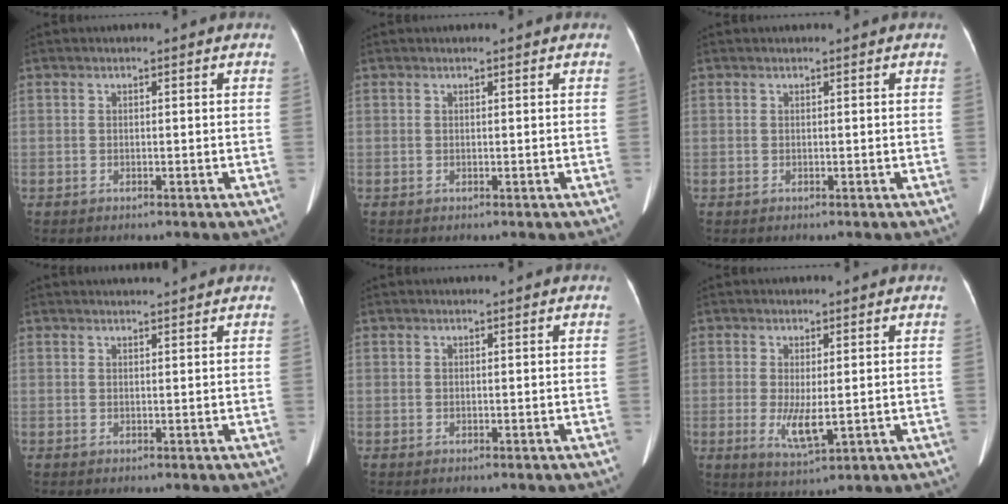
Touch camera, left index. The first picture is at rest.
{"total": 0.8, "force": [0.7, 0.0, 0.4], "torque": [-0.005, 0.009, 0.012]}
{"total": 0.7, "force": [0.7, 0.0, 0.3], "torque": [-0.004, 0.013, 0.014]}
{"total": 3.2, "force": [3.1, 0.0, 0.7], "torque": [-0.012, 0.018, 0.043]}
{"total": 0.8, "force": [0.7, -0.1, 0.3], "torque": [-0.004, 0.012, 0.015]}
{"total": 4.6, "force": [-0.4, 1.2, 4.4], "torque": [-0.089, -0.016, 0.002]}